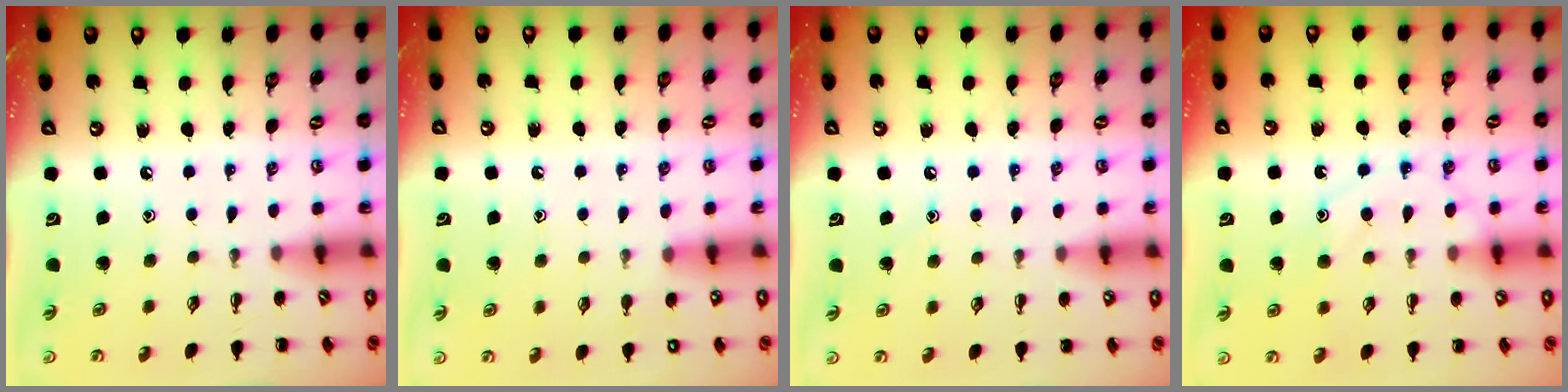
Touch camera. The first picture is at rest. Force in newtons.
{"total": 6.8, "press": 6.6, "slide": 1.9}
{"total": 6.6, "press": 6.4, "slide": 1.6}
{"total": 10.6, "press": 10.6, "slide": 0.7}